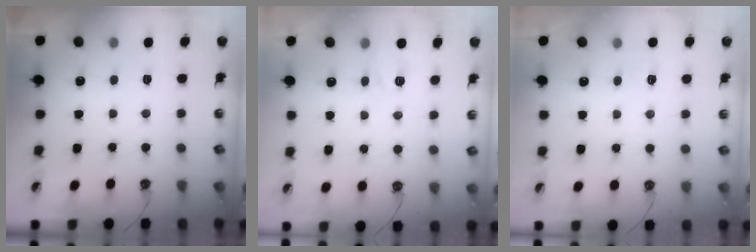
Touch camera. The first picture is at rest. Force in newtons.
{"total": 5.1, "press": 5.0, "slide": 0.7}
{"total": 2.8, "press": 2.8, "slide": 0.4}